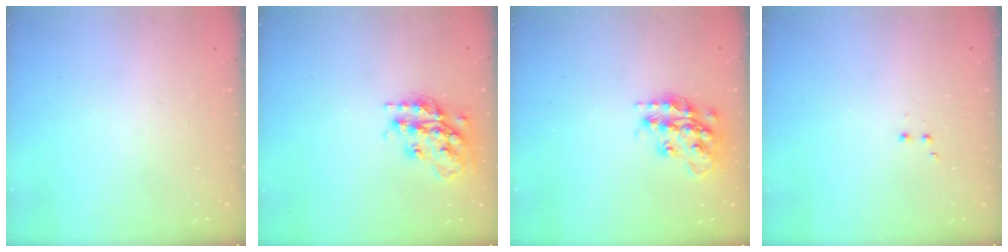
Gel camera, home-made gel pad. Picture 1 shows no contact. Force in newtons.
{"total": 17.6, "press": 17.5, "slide": 1.3}
{"total": 17.3, "press": 17.3, "slide": 1.2}
{"total": 1.9, "press": 1.8, "slide": 0.5}